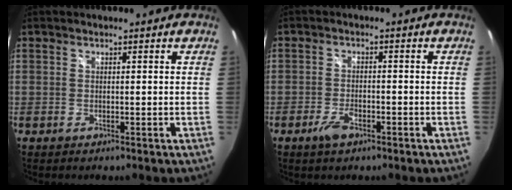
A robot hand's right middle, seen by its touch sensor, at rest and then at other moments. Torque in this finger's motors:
{"motor_torque": [0.84, -0.59, 0.23, 0.06]}